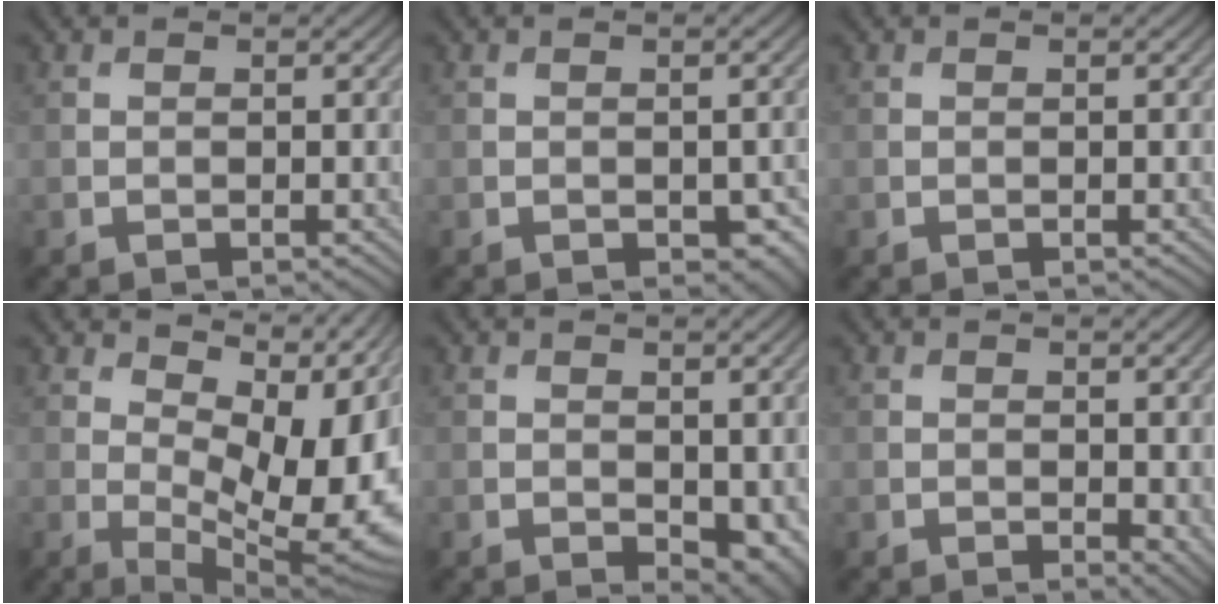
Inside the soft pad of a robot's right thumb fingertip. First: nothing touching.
{"total": 2.8, "force": [-0.9, 1.8, 1.9], "torque": [-0.027, -0.018, -0.005]}
{"total": 0.0}
{"total": 14.7, "force": [3.2, 7.2, 12.4], "torque": [-0.176, -0.004, 0.080]}
{"total": 4.1, "force": [-0.2, 2.5, 3.3], "torque": [-0.047, -0.016, 0.003]}
{"total": 2.6, "force": [-0.1, 1.6, 2.0], "torque": [-0.021, -0.010, 0.003]}